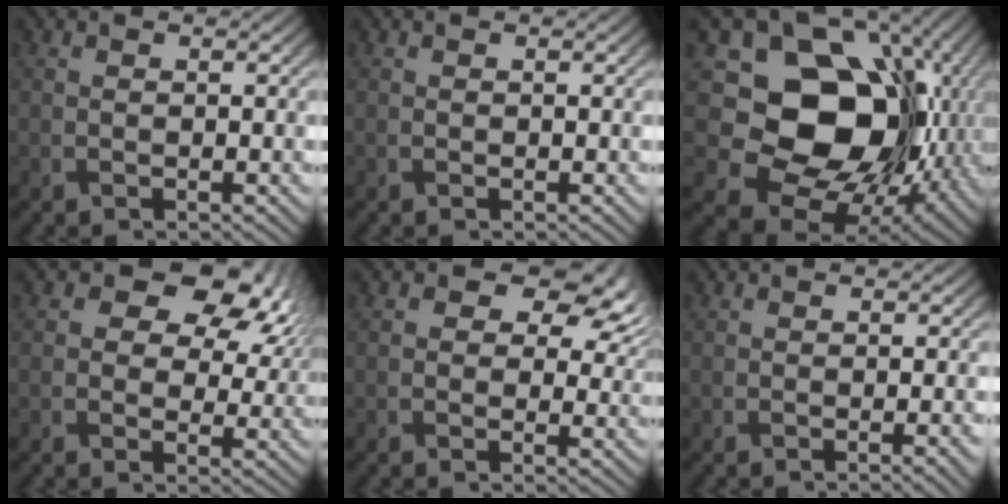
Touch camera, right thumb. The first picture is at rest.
{"total": 0.0}
{"total": 17.4, "force": [1.2, 14.0, 10.3], "torque": [-0.169, -0.028, 0.034]}
{"total": 12.3, "force": [5.3, 8.0, 7.7], "torque": [-0.116, 0.008, 0.075]}
{"total": 9.0, "force": [4.0, 6.1, 5.4], "torque": [-0.077, 0.012, 0.042]}
{"total": 2.1, "force": [-0.6, 0.4, 1.9], "torque": [-0.022, 0.002, -0.011]}